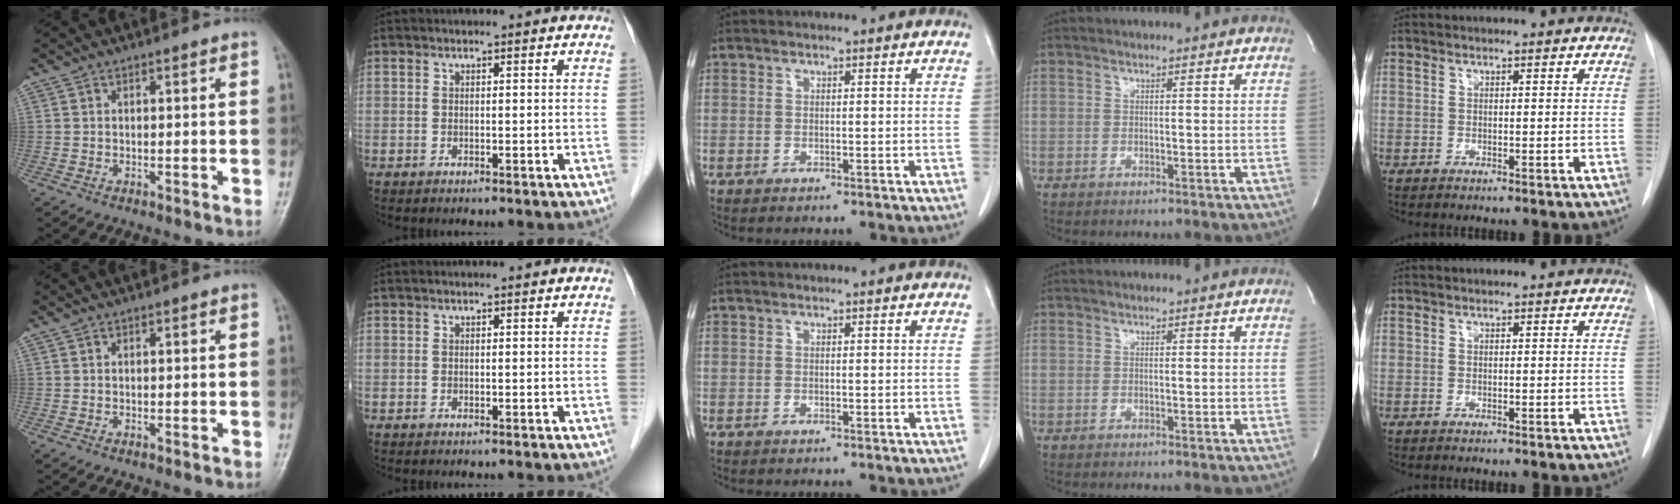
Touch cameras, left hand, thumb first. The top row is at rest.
{}